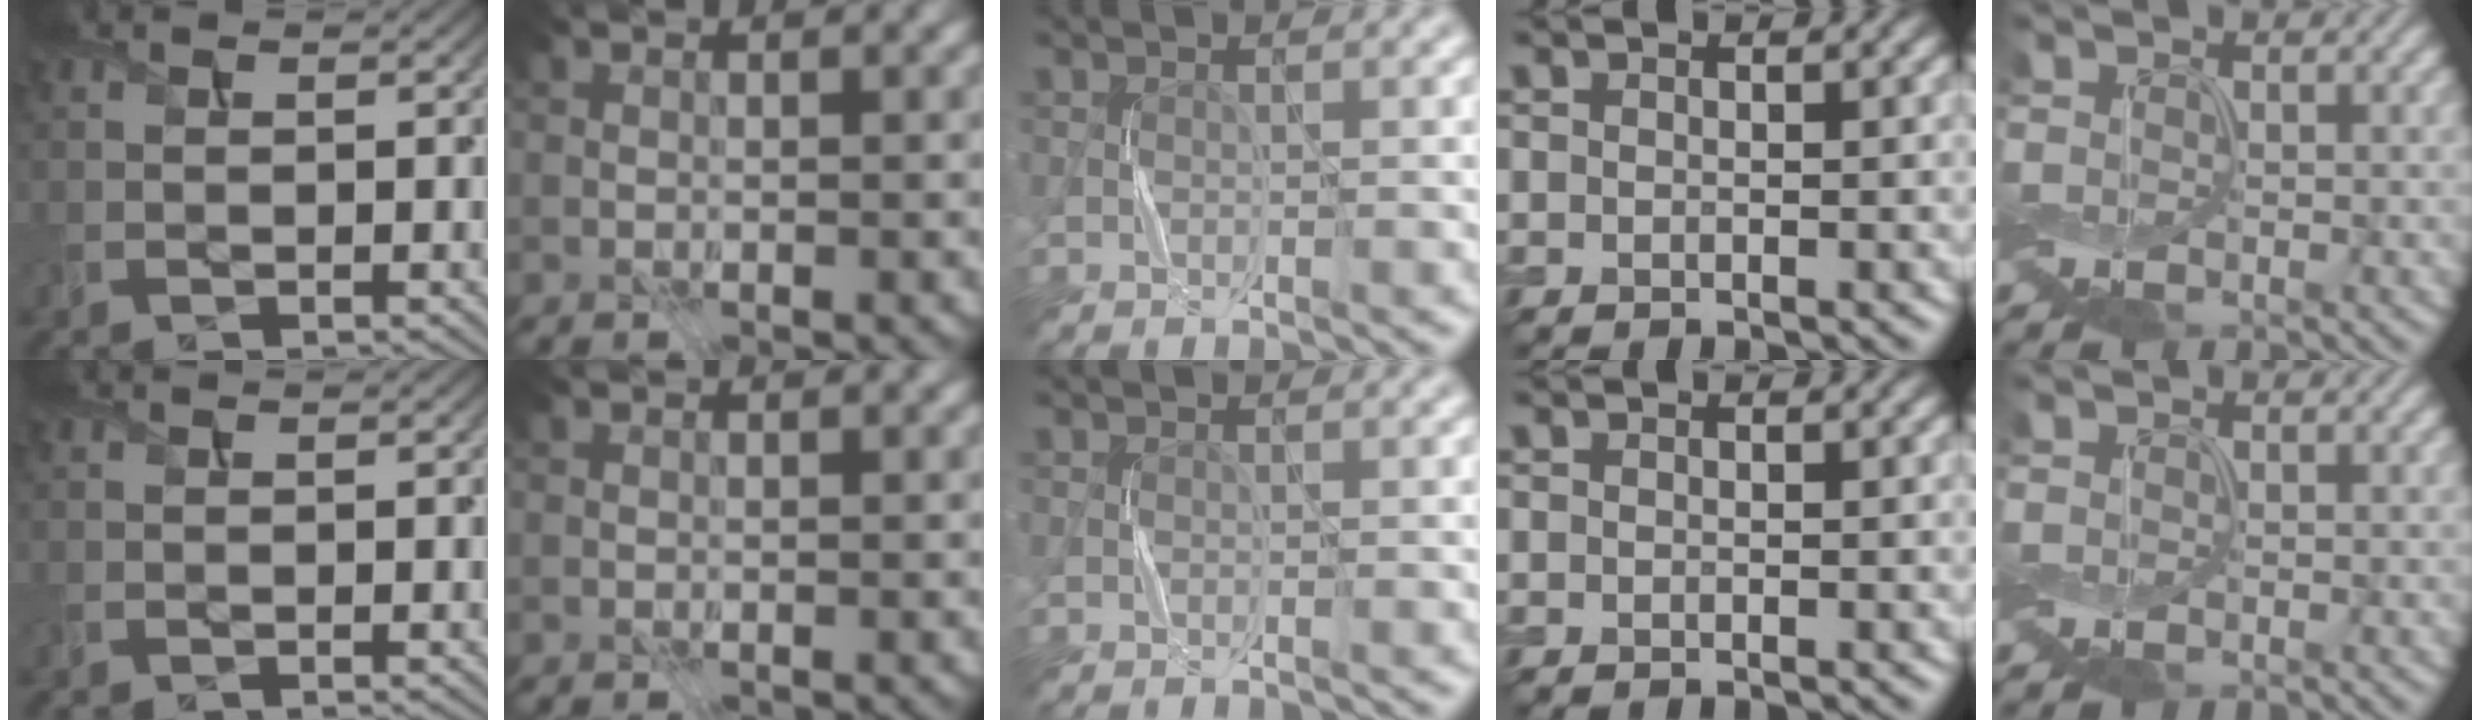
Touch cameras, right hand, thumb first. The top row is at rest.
{}